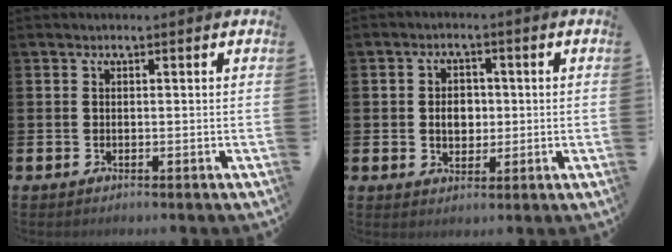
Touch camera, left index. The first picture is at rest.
{"total": 3.6, "force": [0.1, 2.8, 2.3], "torque": [-0.029, 0.002, -0.007]}